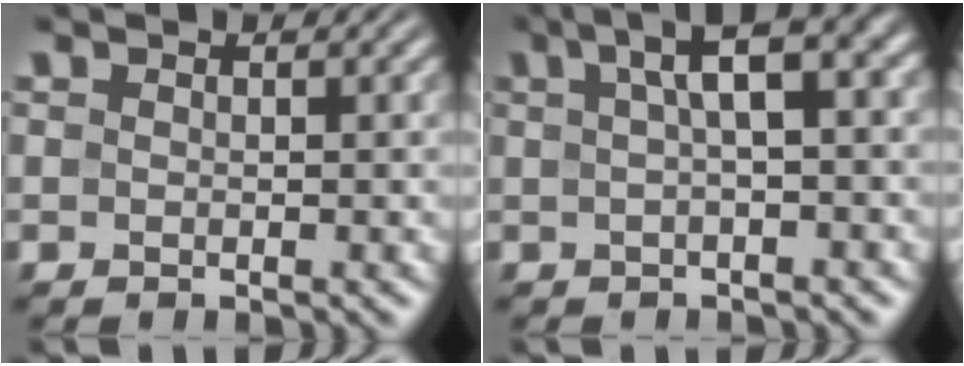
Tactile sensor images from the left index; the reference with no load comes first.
{"total": 5.7, "force": [1.4, 1.6, 5.3], "torque": [-0.068, 0.021, 0.017]}